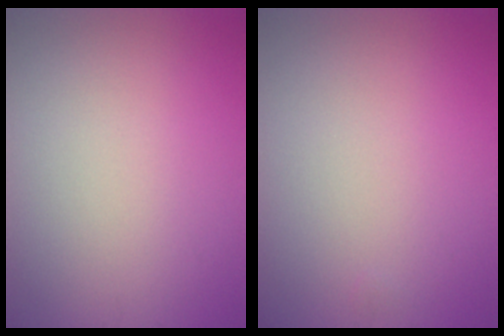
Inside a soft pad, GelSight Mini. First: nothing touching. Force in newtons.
{"total": 0.0}